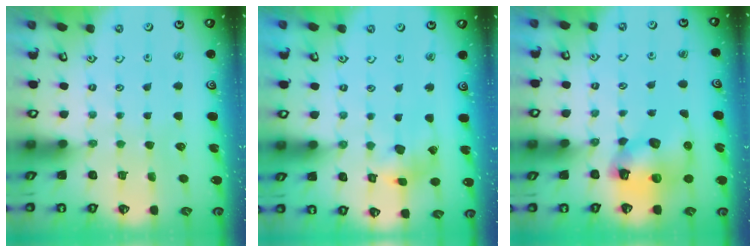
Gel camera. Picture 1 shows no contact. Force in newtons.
{"total": 8.9, "press": 8.9, "slide": 1.1}
{"total": 10.9, "press": 10.8, "slide": 1.5}